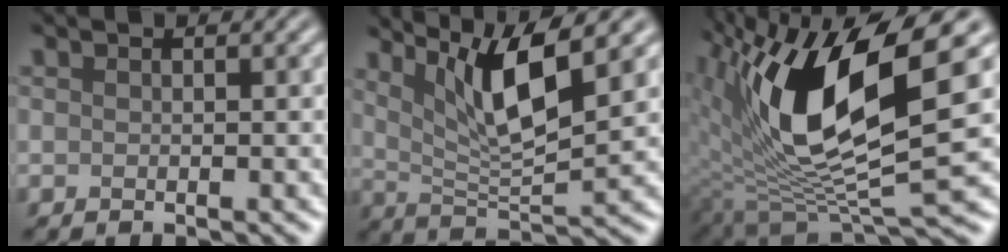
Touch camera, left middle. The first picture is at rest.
{"total": 7.3, "force": [3.6, 1.7, 6.1], "torque": [-0.105, -0.004, 0.067]}
{"total": 13.5, "force": [3.4, 4.7, 12.3], "torque": [-0.237, -0.009, 0.064]}